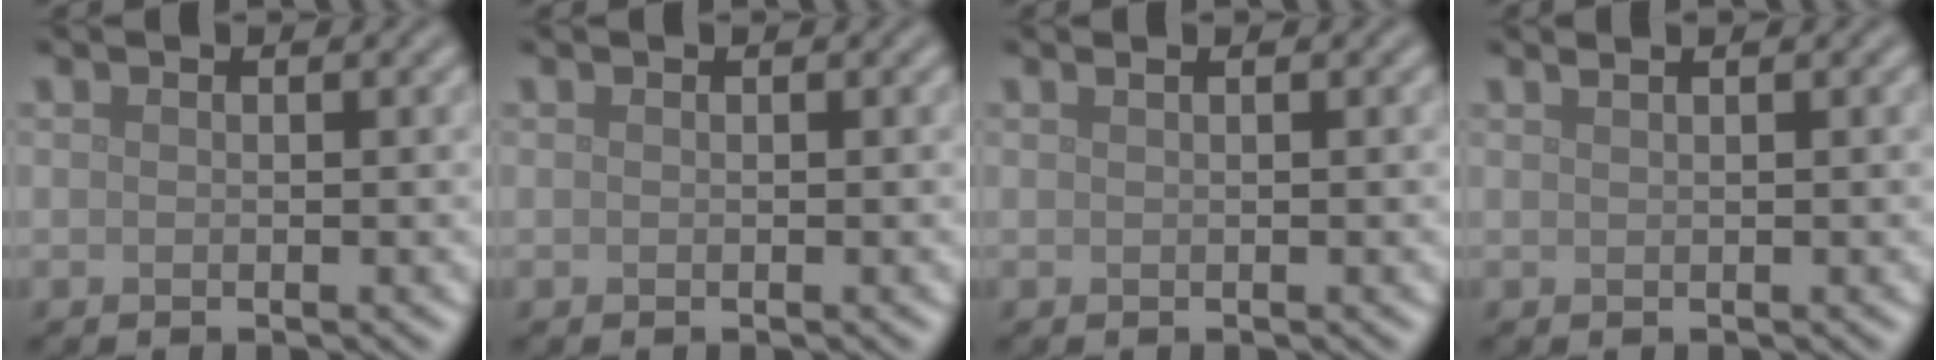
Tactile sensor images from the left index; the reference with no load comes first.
{"total": 0.0}
{"total": 0.9, "force": [0.5, 0.4, 0.6], "torque": [-0.006, -0.002, 0.003]}
{"total": 1.6, "force": [1.1, 0.7, 1.0], "torque": [-0.001, -0.001, 0.000]}